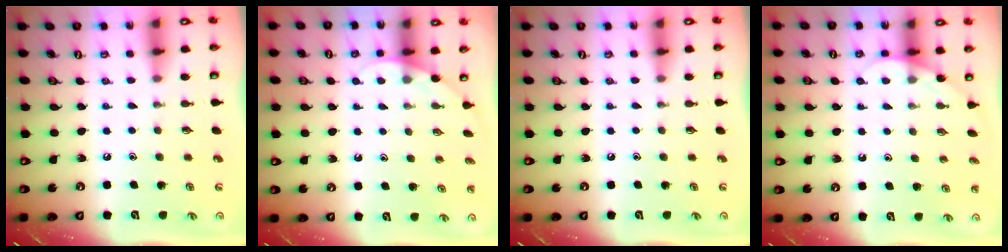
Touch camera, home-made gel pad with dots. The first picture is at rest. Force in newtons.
{"total": 2.8, "press": 2.8, "slide": 0.1}
{"total": 0.0}
{"total": 4.0, "press": 4.0, "slide": 0.3}